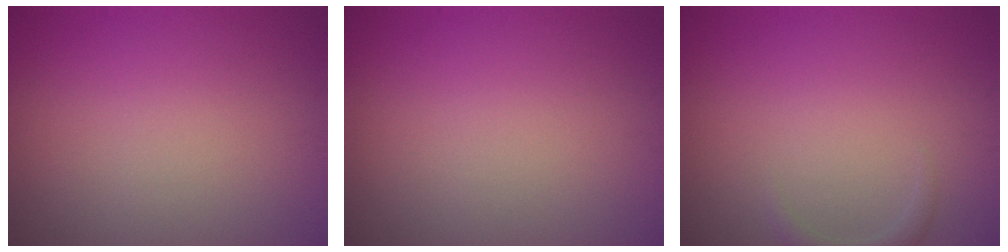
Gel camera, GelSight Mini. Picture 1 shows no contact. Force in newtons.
{"total": 0.0}
{"total": 1.2, "press": 1.2, "slide": 0.2}